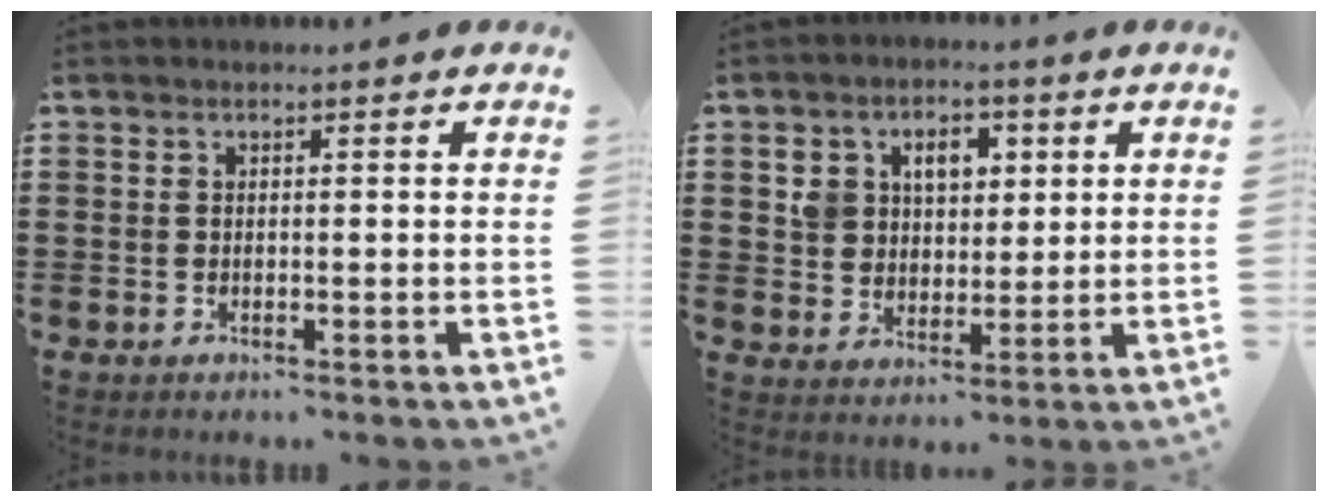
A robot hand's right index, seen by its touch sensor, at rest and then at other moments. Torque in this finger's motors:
{"motor_torque": [0.23, -0.06, 0.30, 0.07]}